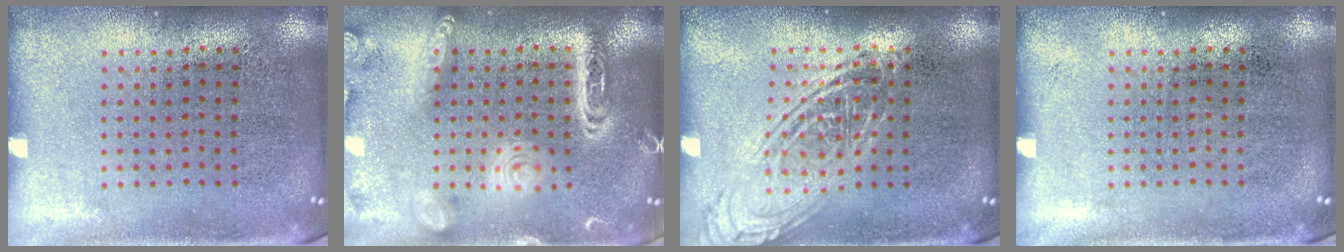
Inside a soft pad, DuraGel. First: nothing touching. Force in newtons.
{"total": 2.7, "press": 2.7, "slide": 0.2}
{"total": 1.8, "press": 1.8, "slide": 0.1}
{"total": 0.0}